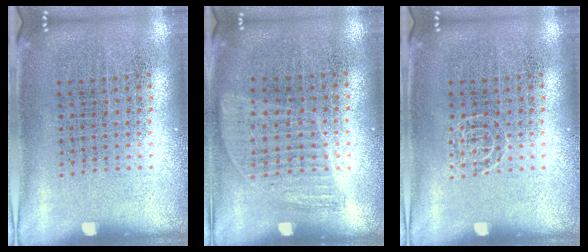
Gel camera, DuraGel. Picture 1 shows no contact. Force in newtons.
{"total": 0.9, "press": 0.8, "slide": 0.4}
{"total": 1.0, "press": 1.0, "slide": 0.1}